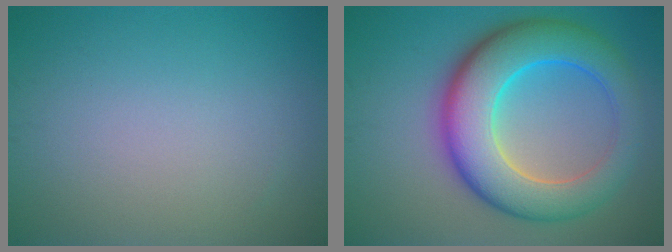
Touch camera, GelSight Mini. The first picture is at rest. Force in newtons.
{"total": 10.3, "press": 10.3, "slide": 0.1}